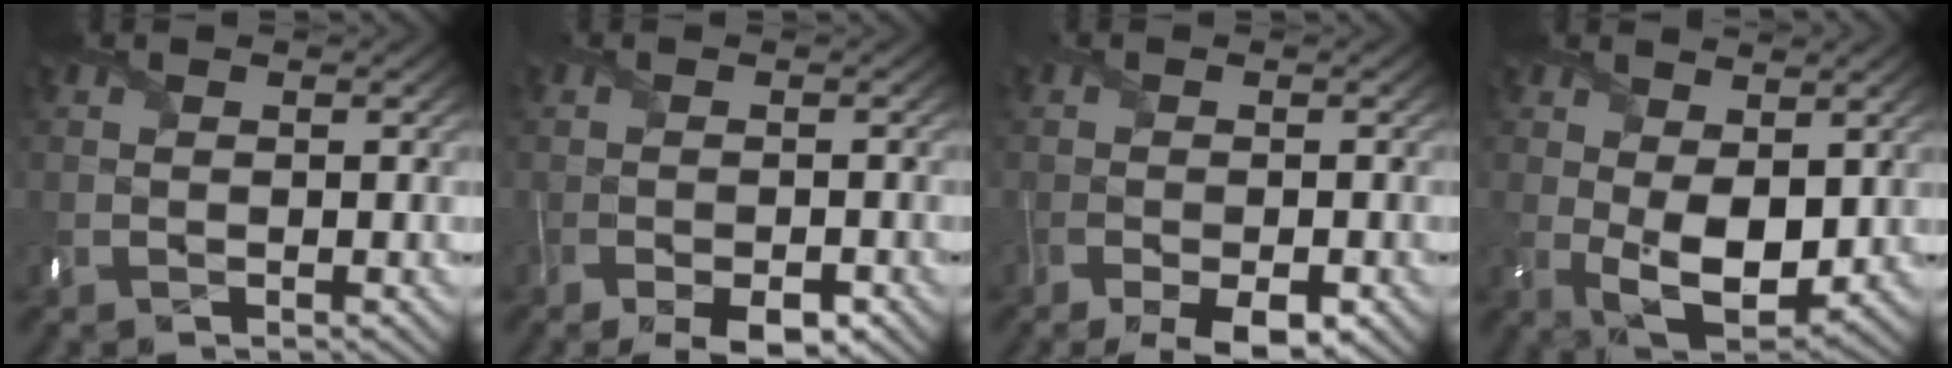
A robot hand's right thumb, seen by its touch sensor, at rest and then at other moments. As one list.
[{"total": 4.2, "force": [-2.7, 1.7, 2.7], "torque": [-0.055, -0.010, -0.047]}, {"total": 4.8, "force": [-2.9, 2.0, 3.2], "torque": [-0.066, -0.013, -0.048]}, {"total": 7.6, "force": [0.6, 4.5, 6.2], "torque": [-0.124, -0.021, 0.014]}]